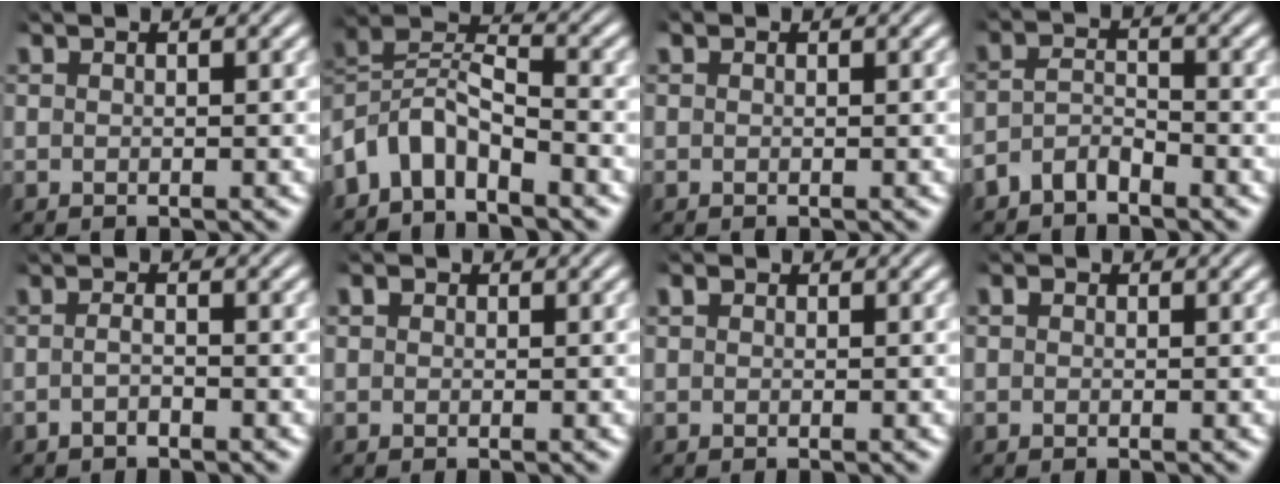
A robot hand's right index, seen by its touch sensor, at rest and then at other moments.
{"total": 8.0, "force": [-1.7, 6.5, 4.3], "torque": [-0.105, -0.017, -0.038]}
{"total": 0.0}
{"total": 3.3, "force": [-2.7, 1.4, 1.1], "torque": [-0.018, -0.010, -0.045]}
{"total": 1.5, "force": [-1.2, 0.4, 0.8], "torque": [-0.020, -0.010, -0.021]}
{"total": 1.0, "force": [0.3, 0.9, 0.4], "torque": [-0.010, -0.006, 0.004]}
{"total": 0.6, "force": [0.3, 0.5, 0.2], "torque": [-0.009, -0.007, 0.008]}
{"total": 0.7, "force": [0.1, 0.6, 0.3], "torque": [-0.007, -0.006, 0.001]}